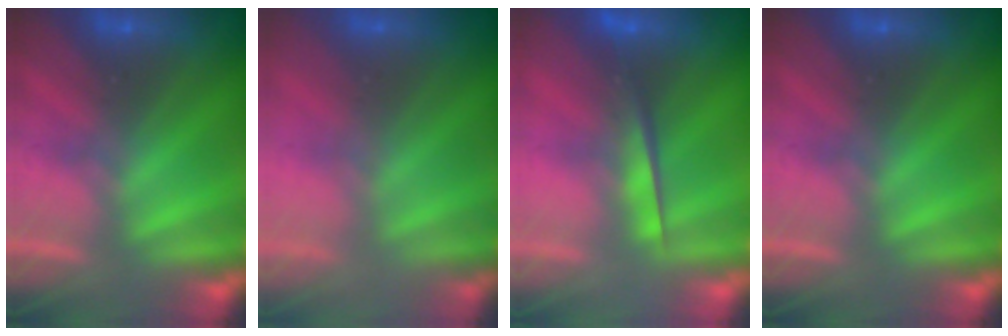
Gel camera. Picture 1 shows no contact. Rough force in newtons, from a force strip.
{"total": 2.6}
{"total": 4.7}
{"total": 0.0}